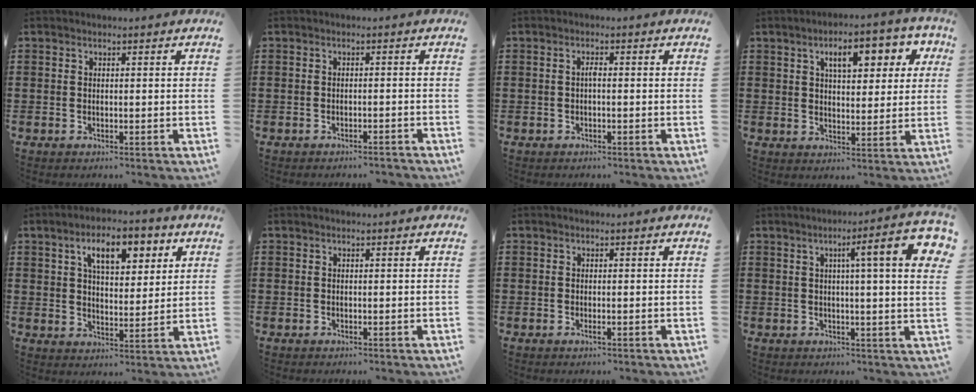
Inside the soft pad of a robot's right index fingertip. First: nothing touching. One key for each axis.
{"total": 1.2, "fx": -1.2, "fy": 0.0, "fz": 0.3, "tx": -0.008, "ty": 0.001, "tz": -0.024}
{"total": 1.1, "fx": -0.2, "fy": 0.2, "fz": 1.1, "tx": -0.022, "ty": -0.001, "tz": -0.004}
{"total": 7.9, "fx": 3.7, "fy": 3.3, "fz": 6.2, "tx": -0.102, "ty": 0.001, "tz": 0.055}
{"total": 8.1, "fx": 4.2, "fy": 3.3, "fz": 6.1, "tx": -0.110, "ty": 0.004, "tz": 0.065}
{"total": 0.0}
{"total": 0.5, "fx": -0.1, "fy": 0.0, "fz": 0.5, "tx": -0.009, "ty": -0.004, "tz": -0.002}
{"total": 9.2, "fx": 2.9, "fy": 0.8, "fz": 8.8, "tx": -0.135, "ty": -0.006, "tz": 0.038}